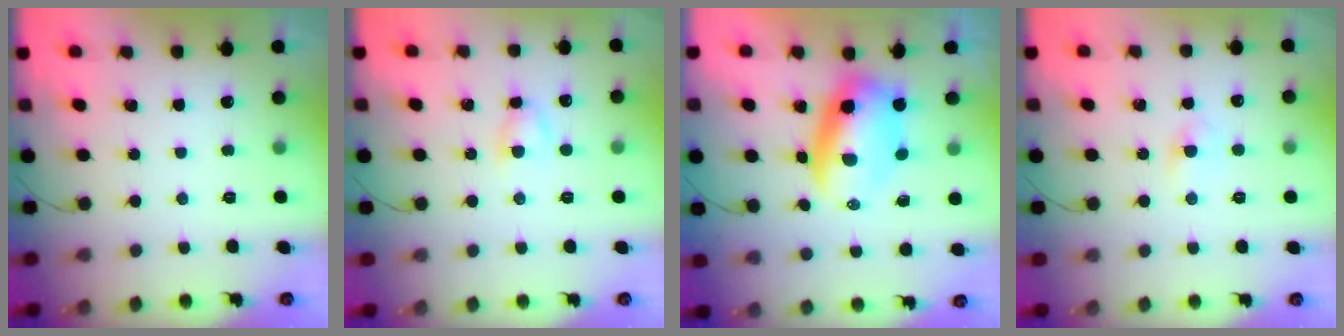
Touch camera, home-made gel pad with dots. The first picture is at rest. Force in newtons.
{"total": 3.7, "press": 3.6, "slide": 0.7}
{"total": 8.6, "press": 8.2, "slide": 2.5}
{"total": 3.4, "press": 3.2, "slide": 1.0}